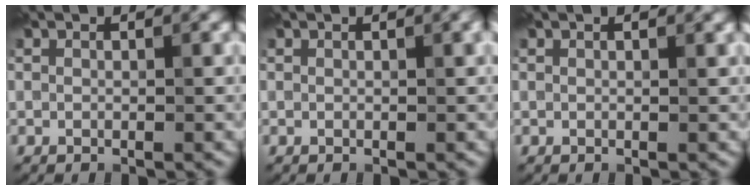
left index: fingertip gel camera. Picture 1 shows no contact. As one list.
[{"total": 1.1, "force": [0.5, 0.3, 1.0], "torque": [-0.009, 0.007, 0.005]}, {"total": 0.8, "force": [0.5, 0.2, 0.6], "torque": [-0.007, 0.004, 0.008]}]